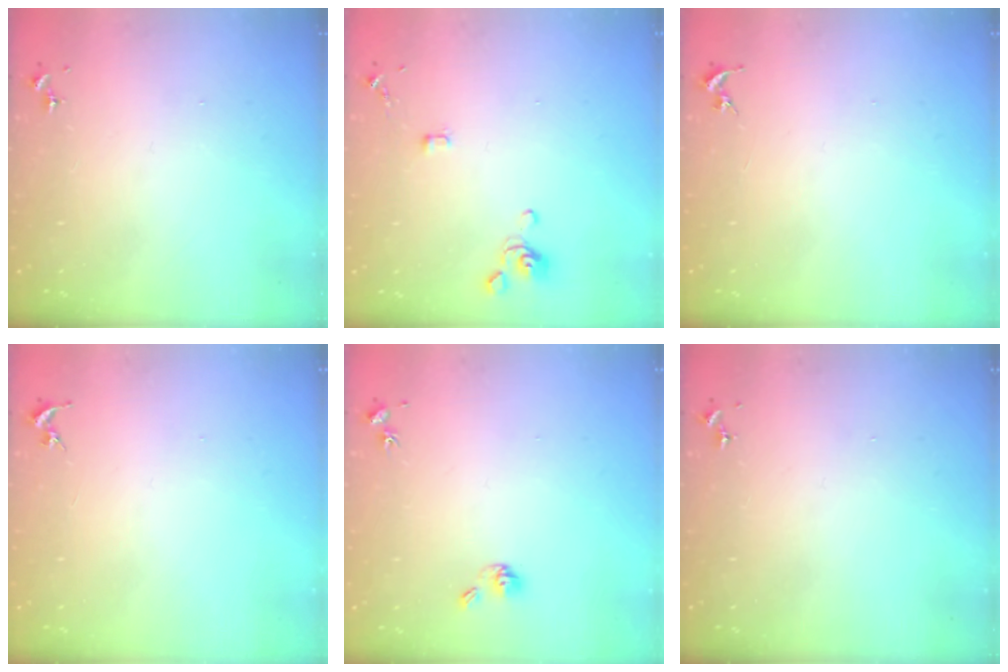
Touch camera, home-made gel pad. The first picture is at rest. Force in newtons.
{"total": 4.2, "press": 4.1, "slide": 1.0}
{"total": 0.0}
{"total": 0.0}
{"total": 5.3, "press": 4.7, "slide": 2.3}
{"total": 0.0}